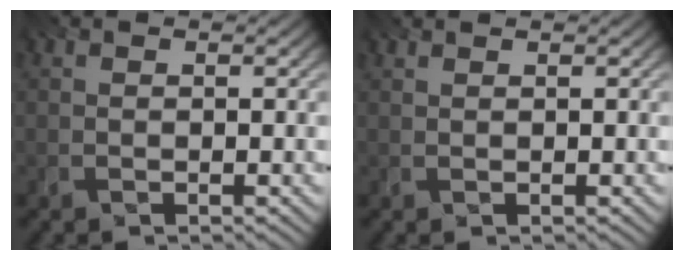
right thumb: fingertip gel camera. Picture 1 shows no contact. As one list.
[{"total": 0.9, "force": [0.9, 0.1, 0.3], "torque": [-0.007, -0.001, 0.012]}]